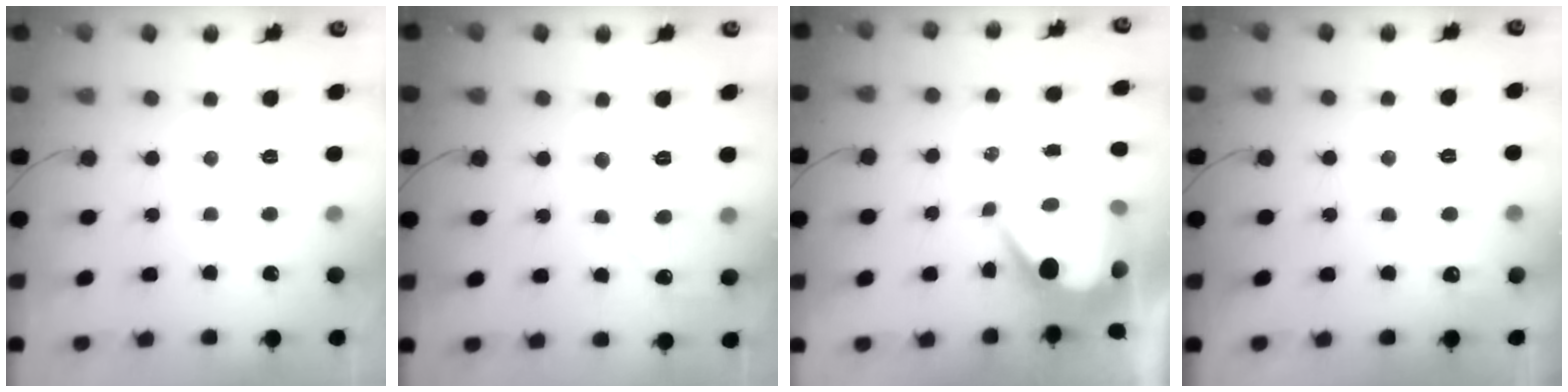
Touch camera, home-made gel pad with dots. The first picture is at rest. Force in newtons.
{"total": 8.8, "press": 8.8, "slide": 0.8}
{"total": 7.8, "press": 7.7, "slide": 0.7}
{"total": 4.0, "press": 4.0, "slide": 0.2}